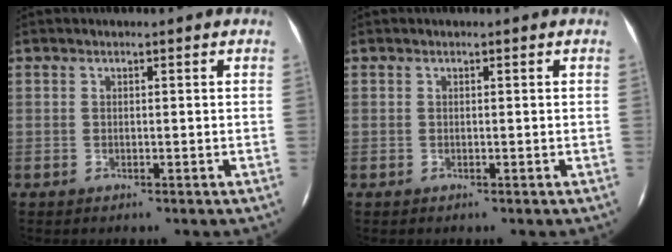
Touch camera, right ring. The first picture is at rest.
{"total": 0.0}